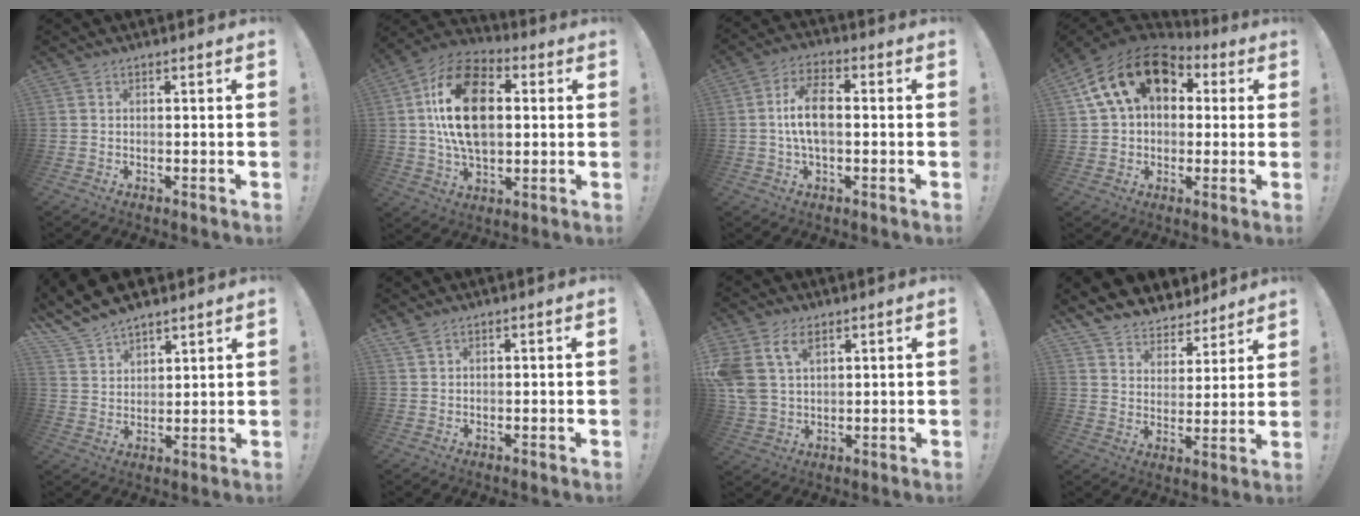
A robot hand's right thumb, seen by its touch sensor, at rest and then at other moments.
{"total": 21.7, "force": [2.9, 13.6, 16.6], "torque": [-0.294, 0.004, 0.046]}
{"total": 9.8, "force": [-0.3, 4.9, 8.5], "torque": [-0.149, 0.004, -0.004]}
{"total": 19.0, "force": [6.5, 12.4, 12.8], "torque": [-0.213, -0.006, 0.113]}
{"total": 9.4, "force": [8.1, 4.0, 2.4], "torque": [-0.070, -0.056, 0.161]}
{"total": 2.1, "force": [1.5, 0.8, 1.2], "torque": [-0.025, -0.003, 0.029]}
{"total": 9.7, "force": [5.1, 6.2, 5.4], "torque": [-0.134, -0.011, 0.101]}
{"total": 7.2, "force": [5.8, 4.0, 0.8], "torque": [-0.022, -0.061, 0.115]}